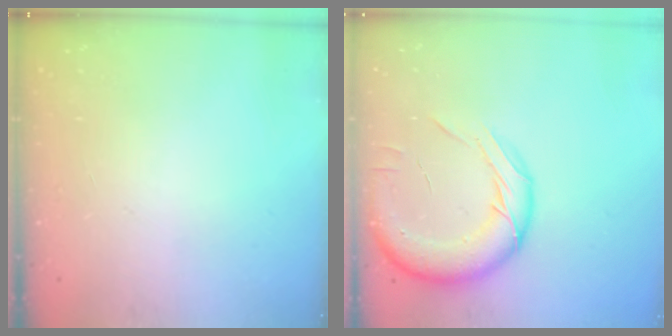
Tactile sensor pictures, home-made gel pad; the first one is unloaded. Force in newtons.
{"total": 16.1, "press": 15.8, "slide": 3.0}